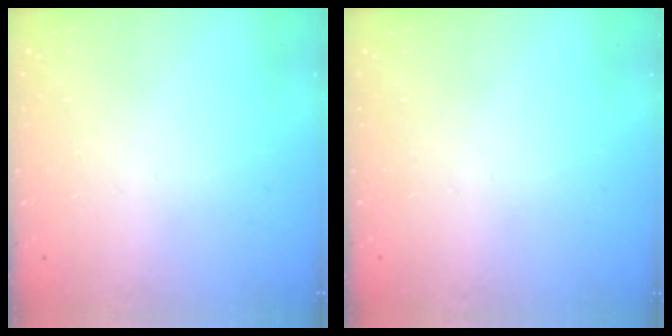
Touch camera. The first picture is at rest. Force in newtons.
{"total": 0.0}